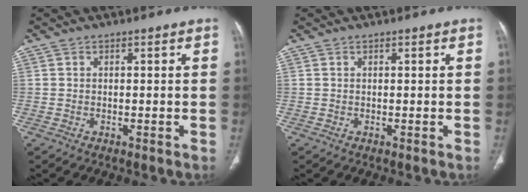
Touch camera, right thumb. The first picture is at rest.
{"total": 0.0}